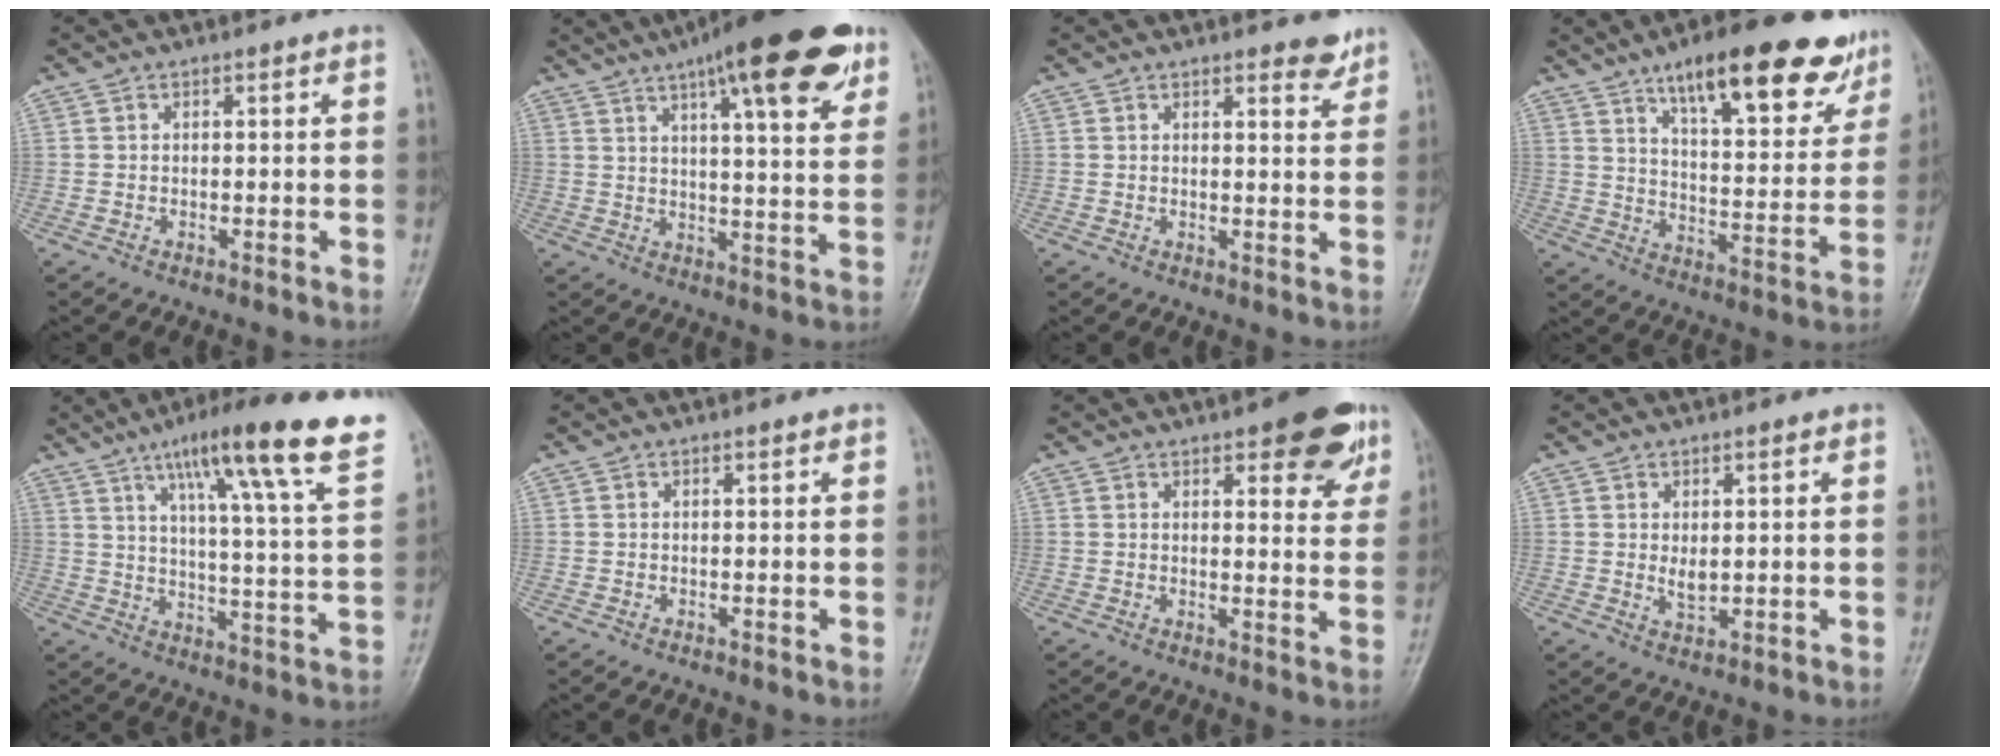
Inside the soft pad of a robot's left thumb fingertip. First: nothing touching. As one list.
[{"total": 19.6, "force": [11.2, 4.9, 15.3], "torque": [-0.202, -0.024, 0.158]}, {"total": 3.3, "force": [2.6, 1.1, 1.7], "torque": [-0.006, -0.018, 0.032]}, {"total": 21.1, "force": [13.6, 6.8, 14.6], "torque": [-0.168, -0.050, 0.205]}, {"total": 22.5, "force": [13.5, 2.4, 17.8], "torque": [-0.243, -0.036, 0.191]}, {"total": 0.5, "force": [0.4, 0.1, 0.3], "torque": [-0.007, -0.002, 0.005]}, {"total": 11.2, "force": [6.7, 4.1, 8.0], "torque": [-0.064, -0.028, 0.080]}, {"total": 3.0, "force": [0.9, 1.5, 2.4], "torque": [-0.037, -0.013, 0.019]}]